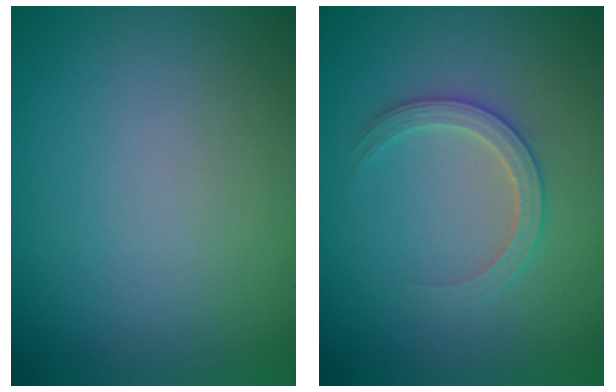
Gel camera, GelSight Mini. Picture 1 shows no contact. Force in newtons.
{"total": 2.5, "press": 2.5, "slide": 0.3}